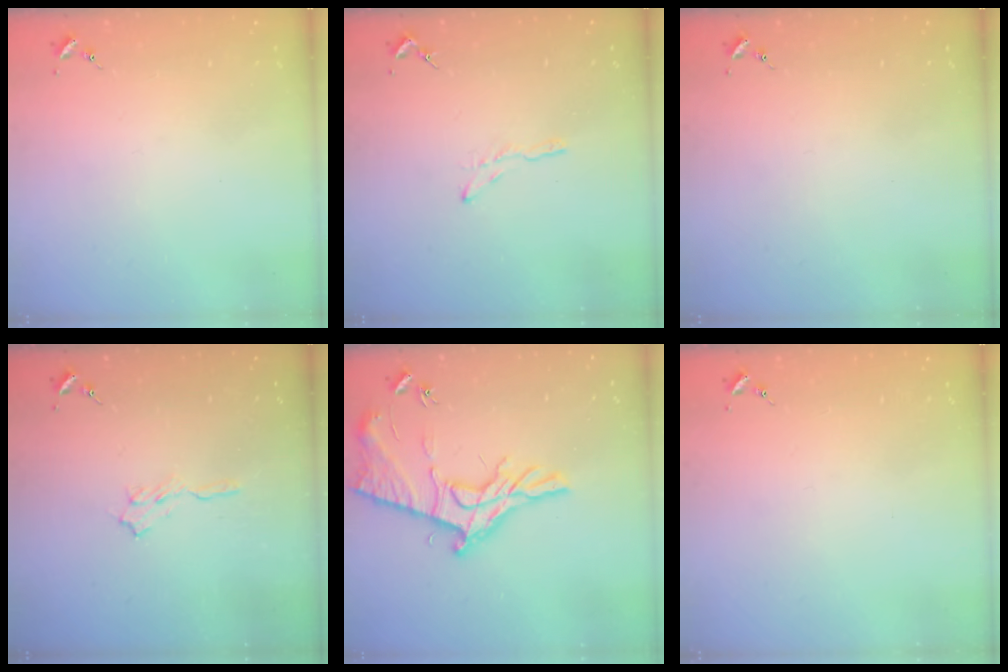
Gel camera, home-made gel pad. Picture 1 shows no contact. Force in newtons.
{"total": 3.2, "press": 3.2, "slide": 0.3}
{"total": 0.0}
{"total": 5.8, "press": 5.7, "slide": 0.6}
{"total": 17.4, "press": 17.3, "slide": 0.9}
{"total": 0.0}